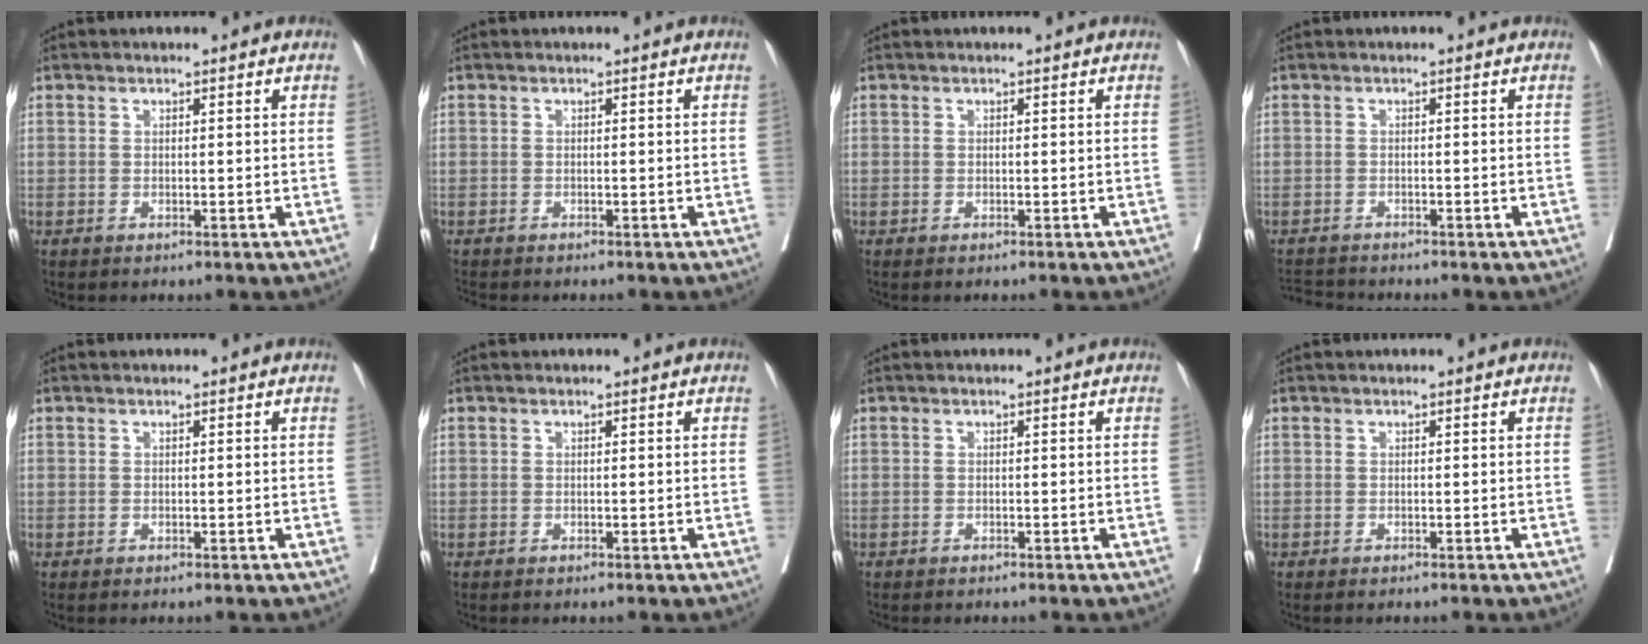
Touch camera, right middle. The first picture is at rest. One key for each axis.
{"total": 1.7, "fx": -1.7, "fy": 0.1, "fz": 0.4, "tx": -0.018, "ty": -0.008, "tz": -0.027}
{"total": 0.8, "fx": -0.8, "fy": 0.0, "fz": 0.3, "tx": -0.003, "ty": -0.002, "tz": -0.013}
{"total": 2.9, "fx": -2.9, "fy": -0.2, "fz": 0.0, "tx": -0.005, "ty": -0.018, "tz": -0.052}
{"total": 0.0}
{"total": 0.0}
{"total": 1.6, "fx": -1.4, "fy": 0.2, "fz": 0.6, "tx": -0.018, "ty": -0.005, "tz": -0.019}
{"total": 1.8, "fx": -1.6, "fy": 0.1, "fz": 0.7, "tx": -0.008, "ty": -0.002, "tz": -0.021}